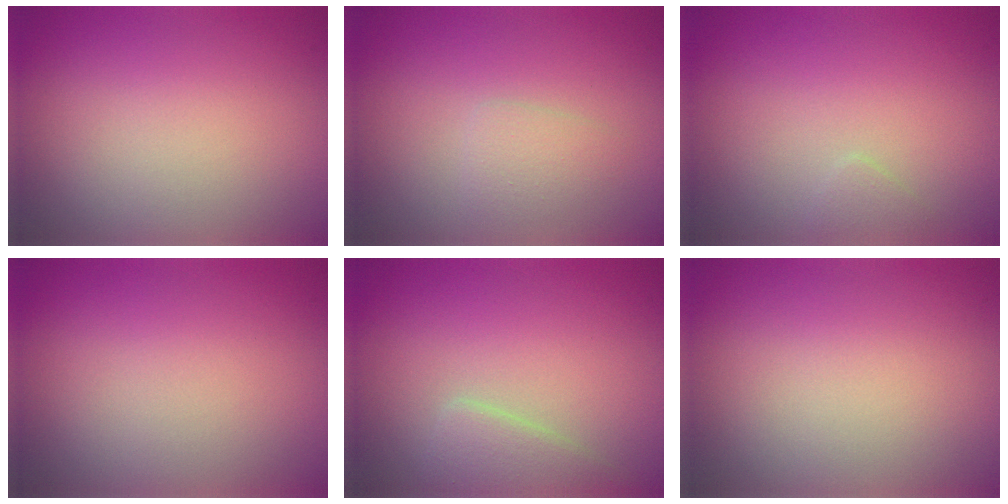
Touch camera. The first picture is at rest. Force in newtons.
{"total": 1.3, "press": 1.3, "slide": 0.1}
{"total": 0.7, "press": 0.7, "slide": 0.0}
{"total": 0.0}
{"total": 2.3, "press": 2.3, "slide": 0.1}
{"total": 0.0}